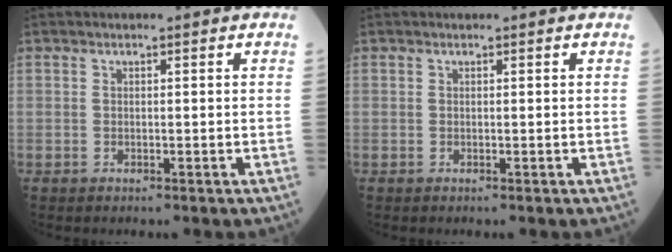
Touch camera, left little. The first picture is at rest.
{"total": 0.0}